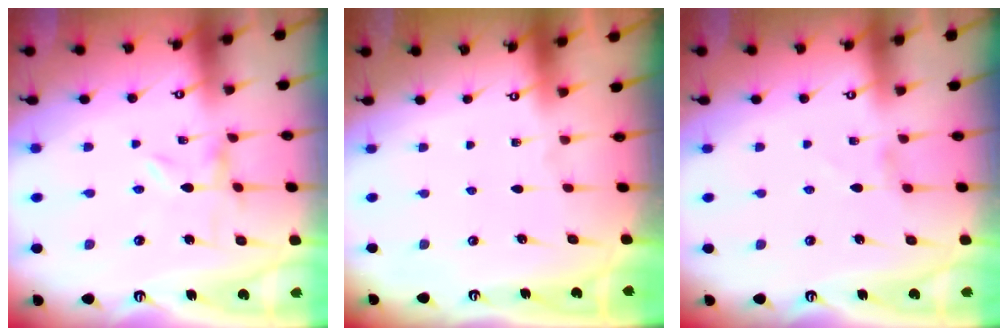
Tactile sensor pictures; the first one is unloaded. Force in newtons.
{"total": 0.0}
{"total": 1.0, "press": 1.0, "slide": 0.3}